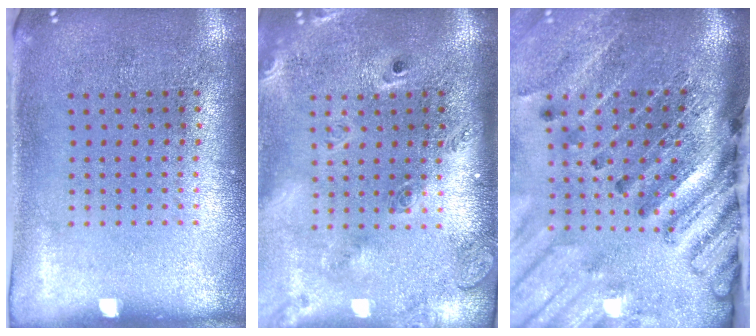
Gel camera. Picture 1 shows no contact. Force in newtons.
{"total": 2.6, "press": 1.8, "slide": 1.8}
{"total": 4.2, "press": 3.2, "slide": 2.8}